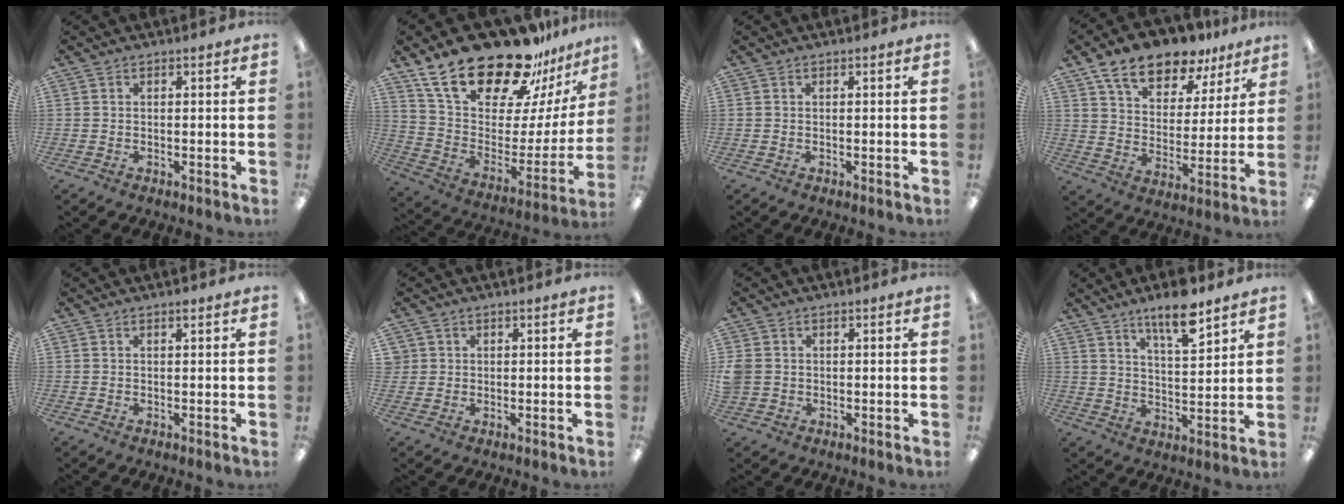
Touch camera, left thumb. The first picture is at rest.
{"total": 27.4, "force": [20.8, 11.0, 14.1], "torque": [-0.231, -0.135, 0.373]}
{"total": 0.0}
{"total": 13.7, "force": [10.7, 6.3, 5.9], "torque": [-0.108, -0.059, 0.194]}
{"total": 0.9, "force": [0.6, 0.2, 0.6], "torque": [-0.005, -0.002, 0.009]}
{"total": 2.0, "force": [0.6, 1.9, -0.2], "torque": [-0.002, 0.005, 0.010]}
{"total": 3.7, "force": [0.1, 3.4, 1.2], "torque": [-0.032, 0.005, 0.002]}
{"total": 10.4, "force": [7.6, 2.9, 6.6], "torque": [-0.098, -0.044, 0.126]}